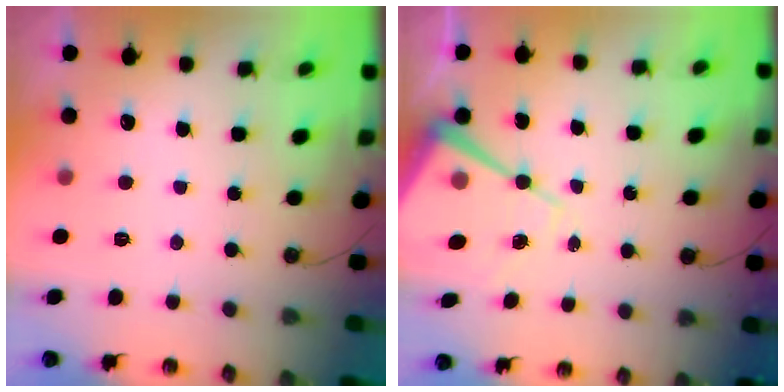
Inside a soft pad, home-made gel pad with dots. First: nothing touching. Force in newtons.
{"total": 12.6, "press": 12.5, "slide": 1.1}